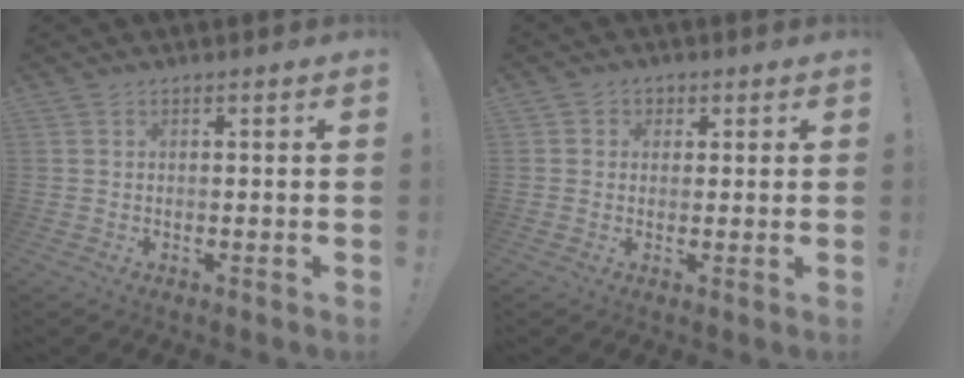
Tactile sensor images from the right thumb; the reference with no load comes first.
{"total": 2.7, "force": [0.5, 2.6, 0.5], "torque": [-0.003, 0.000, 0.007]}